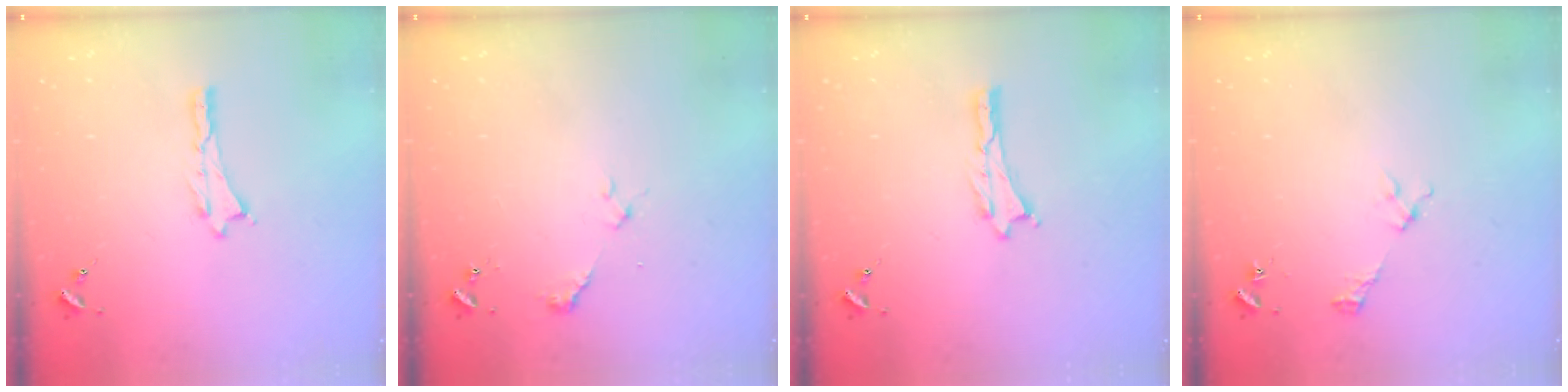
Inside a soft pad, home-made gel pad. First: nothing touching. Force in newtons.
{"total": 2.3, "press": 2.3, "slide": 0.1}
{"total": 0.0}
{"total": 2.2, "press": 2.2, "slide": 0.3}